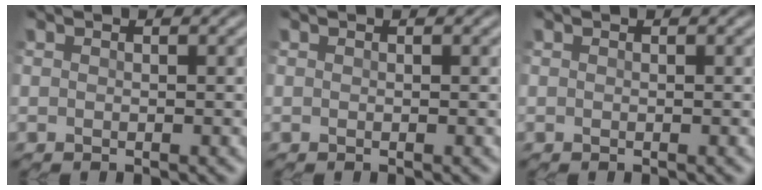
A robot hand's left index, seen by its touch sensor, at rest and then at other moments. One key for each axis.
{"total": 0.0}
{"total": 0.0}